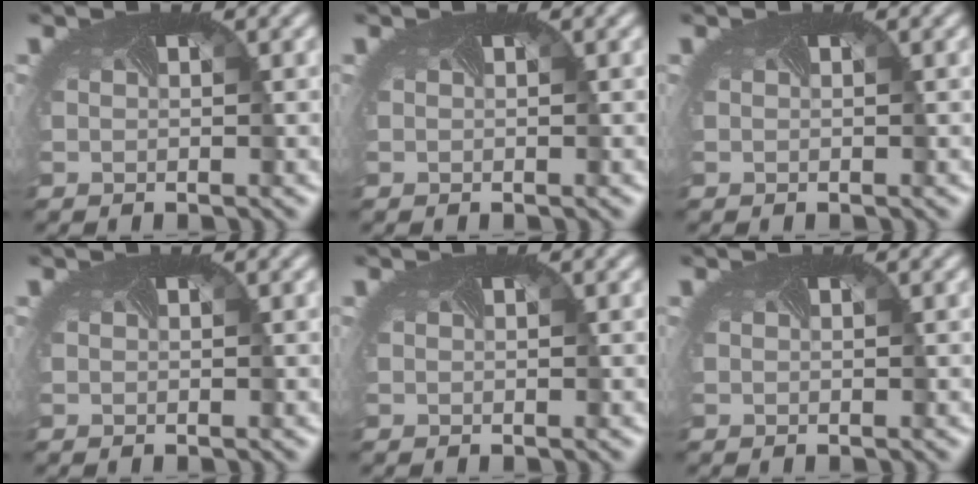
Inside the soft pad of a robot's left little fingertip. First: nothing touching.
{"total": 0.0}
{"total": 0.0}
{"total": 0.0}
{"total": 0.0}
{"total": 0.0}